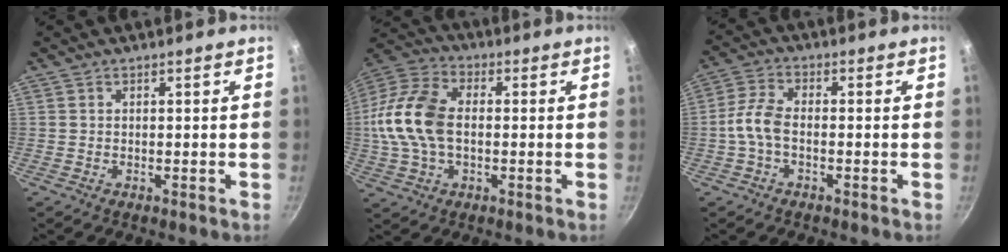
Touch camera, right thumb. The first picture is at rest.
{"total": 15.7, "force": [-0.1, 10.0, 12.1], "torque": [-0.233, 0.028, -0.016]}
{"total": 5.5, "force": [-1.4, 2.9, 4.4], "torque": [-0.096, 0.024, -0.038]}